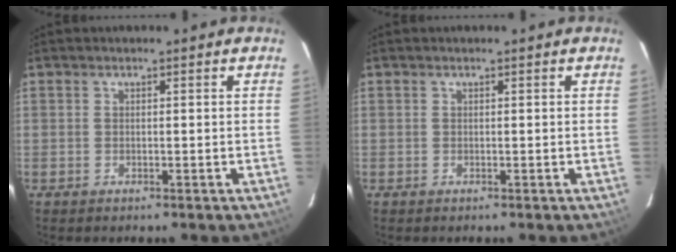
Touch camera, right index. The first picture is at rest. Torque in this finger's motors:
{"motor_torque": [0.00, 0.00, 0.03, 0.00]}